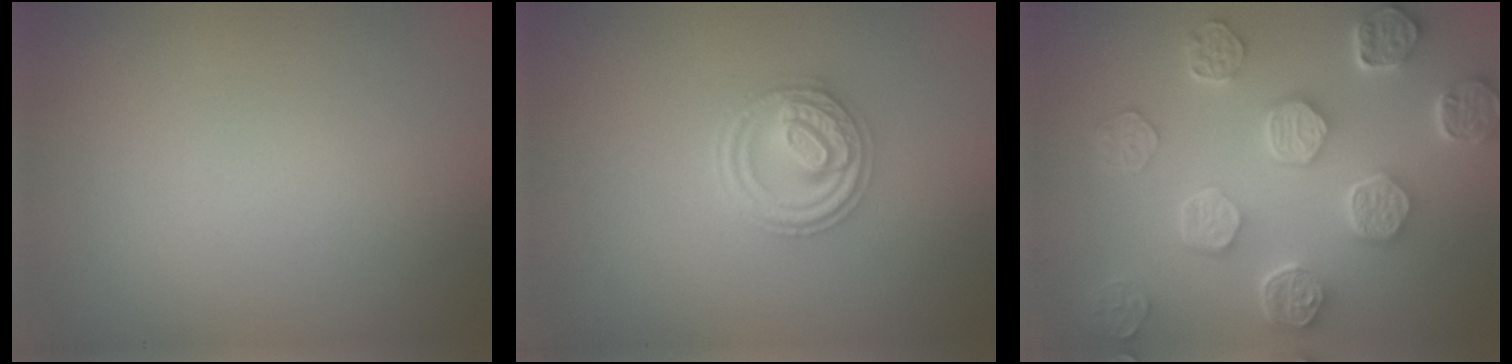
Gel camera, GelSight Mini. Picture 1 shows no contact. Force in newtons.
{"total": 3.6, "press": 3.3, "slide": 1.5}
{"total": 7.6, "press": 5.8, "slide": 4.9}